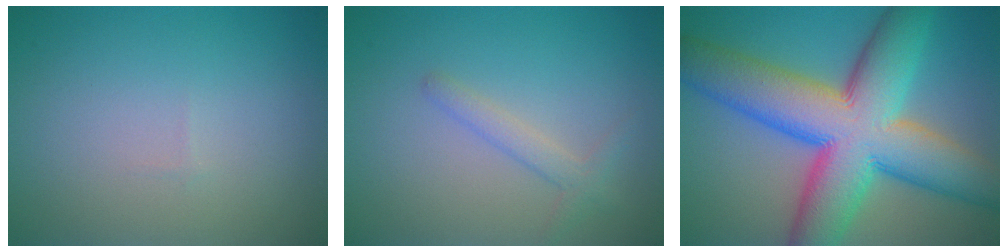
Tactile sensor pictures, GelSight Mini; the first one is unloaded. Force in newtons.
{"total": 1.8, "press": 1.8, "slide": 0.1}
{"total": 14.6, "press": 14.6, "slide": 0.4}